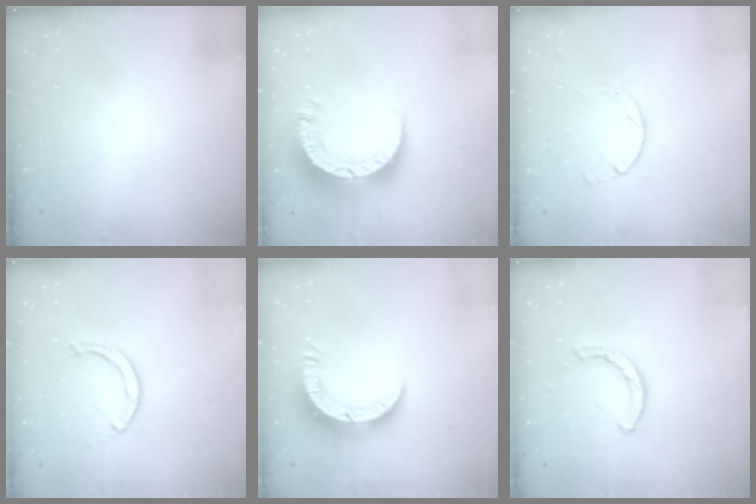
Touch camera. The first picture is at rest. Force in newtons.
{"total": 10.0, "press": 10.0, "slide": 1.1}
{"total": 1.8, "press": 1.8, "slide": 0.2}
{"total": 2.4, "press": 2.4, "slide": 0.0}
{"total": 8.0, "press": 7.9, "slide": 0.7}
{"total": 2.1, "press": 2.1, "slide": 0.1}